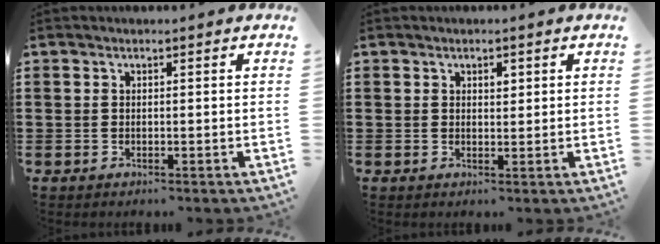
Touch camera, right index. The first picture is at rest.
{"total": 1.2, "force": [0.7, 0.7, 0.7], "torque": [-0.007, 0.001, 0.010]}